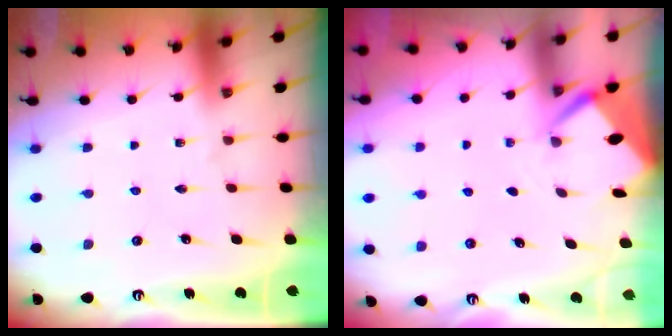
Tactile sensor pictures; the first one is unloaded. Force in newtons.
{"total": 2.5, "press": 2.5, "slide": 0.3}